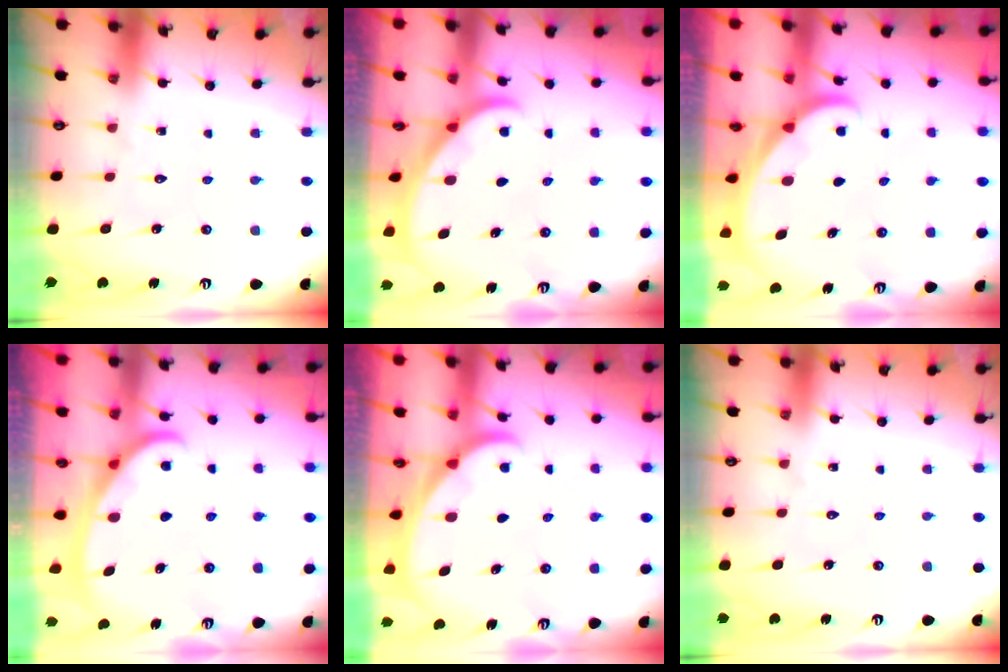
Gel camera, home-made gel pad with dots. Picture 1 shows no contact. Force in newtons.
{"total": 2.1, "press": 2.1, "slide": 0.1}
{"total": 1.8, "press": 1.8, "slide": 0.1}
{"total": 3.0, "press": 2.9, "slide": 0.4}
{"total": 1.6, "press": 1.6, "slide": 0.1}
{"total": 0.0}